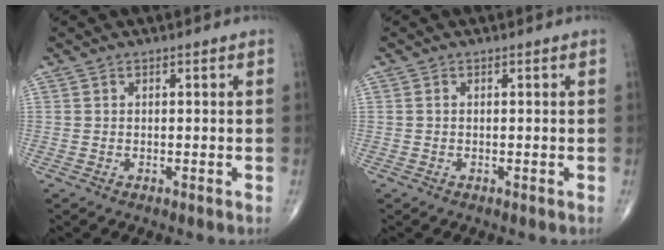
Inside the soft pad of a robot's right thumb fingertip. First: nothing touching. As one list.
[{"total": 0.0}]